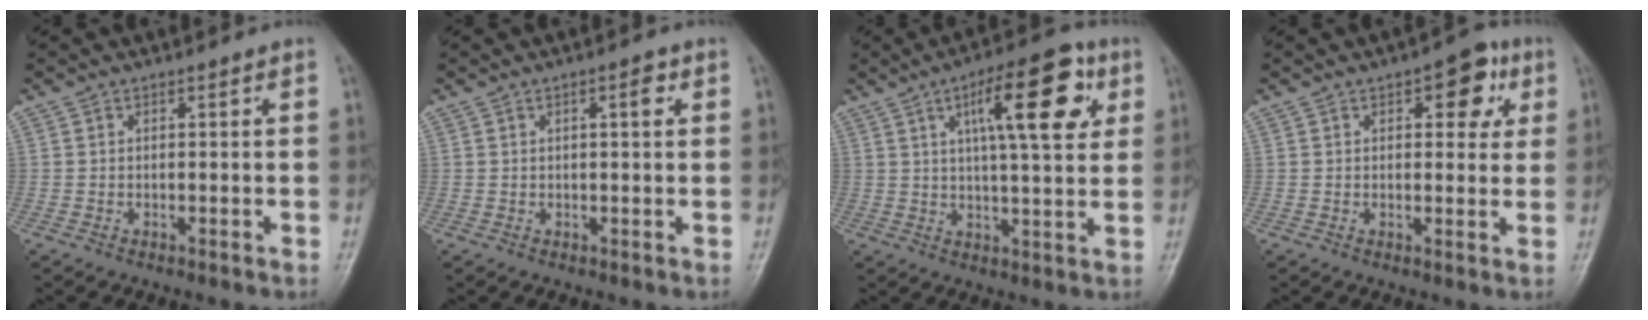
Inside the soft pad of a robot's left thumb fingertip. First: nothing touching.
{"total": 2.6, "force": [0.9, 0.8, 2.3], "torque": [-0.032, 0.002, 0.011]}
{"total": 15.3, "force": [5.7, 4.9, 13.3], "torque": [-0.171, -0.006, 0.076]}
{"total": 7.9, "force": [3.1, 3.9, 6.0], "torque": [-0.039, -0.002, 0.030]}